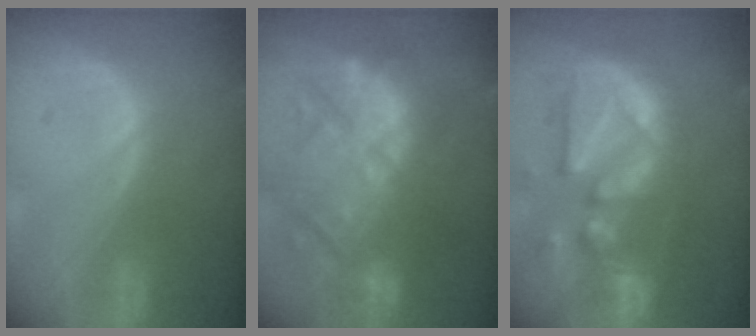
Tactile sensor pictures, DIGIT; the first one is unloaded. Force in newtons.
{"total": 12.6, "press": 12.0, "slide": 3.8}
{"total": 13.3, "press": 11.4, "slide": 6.8}